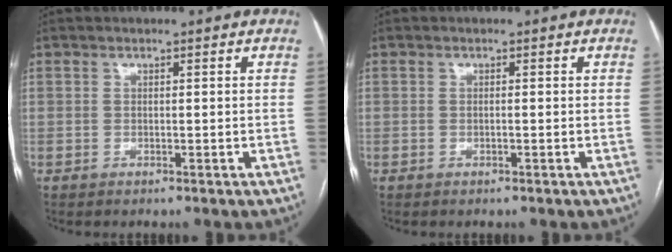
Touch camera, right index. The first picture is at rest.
{"total": 0.0}